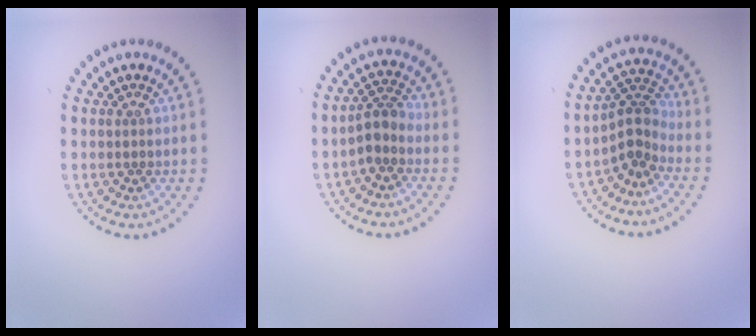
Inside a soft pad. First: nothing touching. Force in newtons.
{"total": 2.4, "press": 1.9, "slide": 1.5}
{"total": 3.0, "press": 2.1, "slide": 2.1}